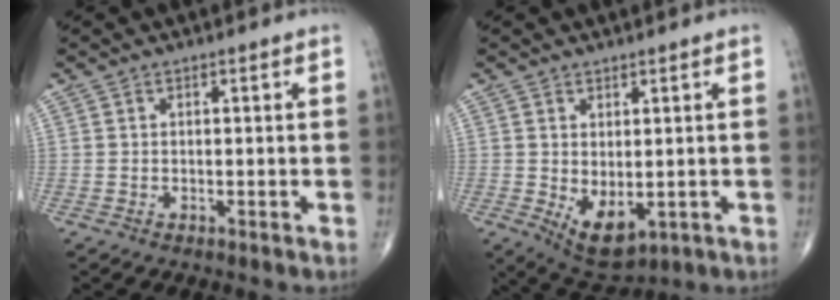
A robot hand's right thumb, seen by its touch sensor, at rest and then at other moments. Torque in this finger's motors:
{"motor_torque": [-0.05, 0.53, 0.58, 0.34, 0.04]}